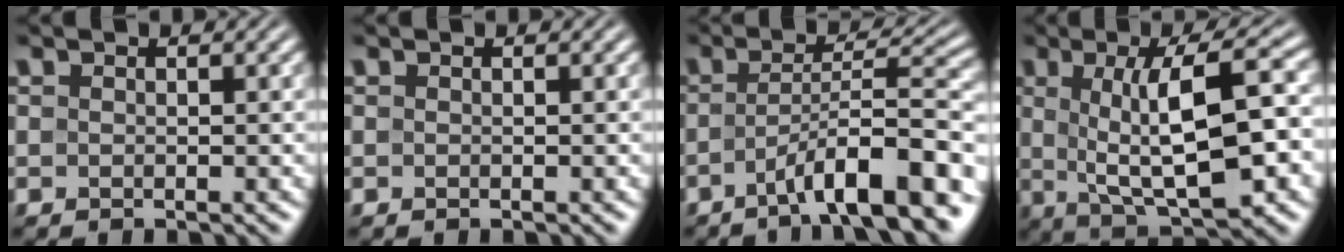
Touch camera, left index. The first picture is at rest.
{"total": 0.0}
{"total": 9.5, "force": [-4.6, 2.1, 8.1], "torque": [-0.114, 0.016, -0.077]}
{"total": 10.3, "force": [0.8, 3.2, 9.8], "torque": [-0.150, 0.007, 0.012]}